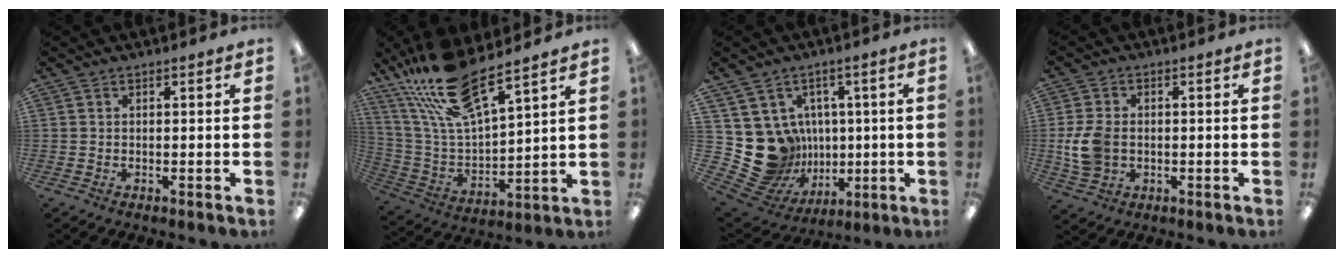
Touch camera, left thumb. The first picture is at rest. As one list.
[{"total": 18.8, "force": [15.0, 4.9, 10.3], "torque": [-0.216, -0.084, 0.265]}, {"total": 14.7, "force": [-0.3, 14.0, 4.5], "torque": [-0.114, -0.023, 0.024]}, {"total": 8.5, "force": [-0.6, 6.3, 5.7], "torque": [-0.122, 0.005, -0.011]}]